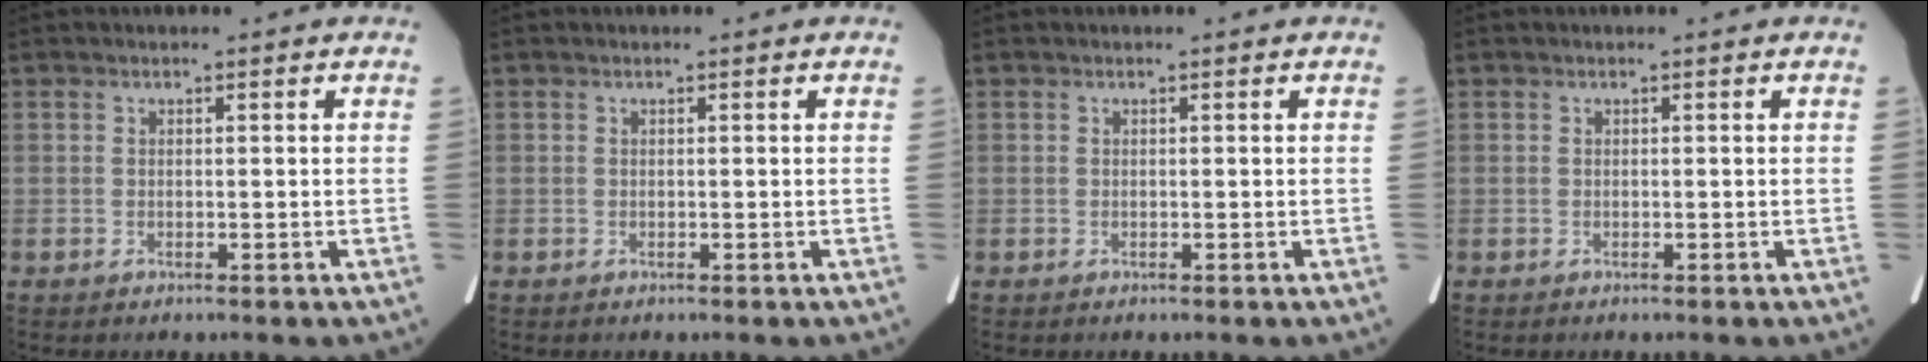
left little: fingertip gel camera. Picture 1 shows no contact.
{"total": 0.0}
{"total": 0.0}
{"total": 0.0}